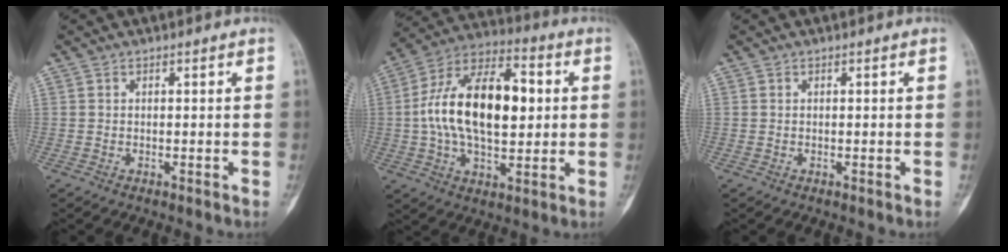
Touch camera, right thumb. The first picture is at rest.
{"total": 21.2, "force": [1.7, 11.4, 17.8], "torque": [-0.297, 0.022, 0.025]}
{"total": 0.0}